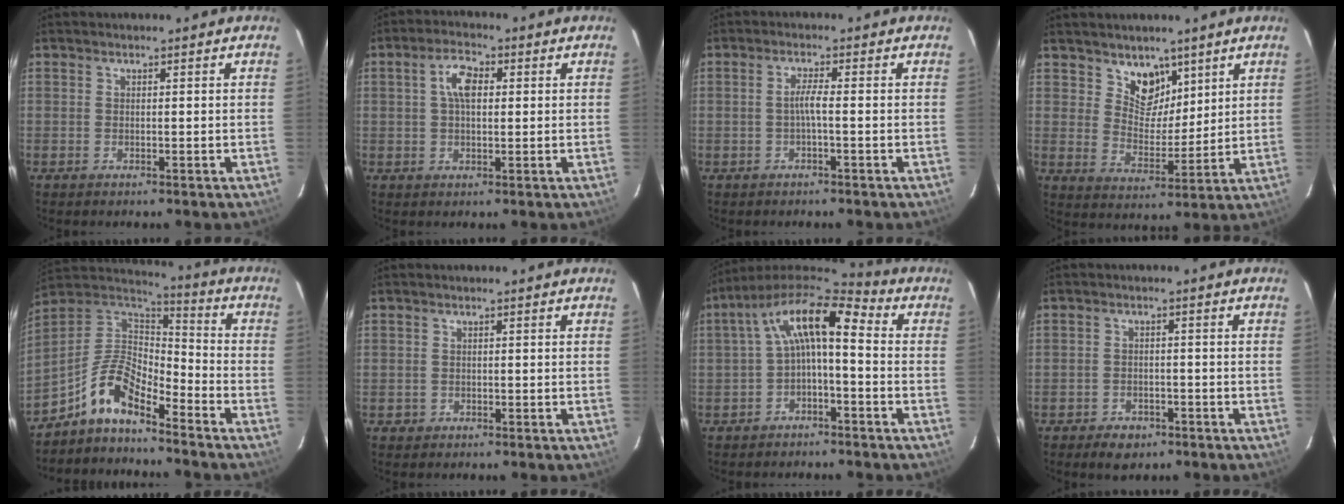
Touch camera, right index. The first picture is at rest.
{"total": 5.1, "force": [1.0, 2.7, 4.2], "torque": [-0.079, 0.016, 0.020]}
{"total": 2.1, "force": [-0.7, -0.2, 1.9], "torque": [-0.039, 0.002, -0.014]}
{"total": 7.2, "force": [5.0, 4.7, 2.3], "torque": [-0.025, -0.014, 0.091]}
{"total": 10.7, "force": [-7.8, 3.5, 6.5], "torque": [-0.141, 0.025, -0.160]}
{"total": 0.9, "force": [-0.1, 0.9, 0.0], "torque": [0.002, 0.004, 0.001]}
{"total": 10.8, "force": [-0.2, 4.0, 10.0], "torque": [-0.195, 0.029, -0.011]}
{"total": 4.8, "force": [-3.2, 3.1, 1.7], "torque": [-0.044, 0.006, -0.041]}